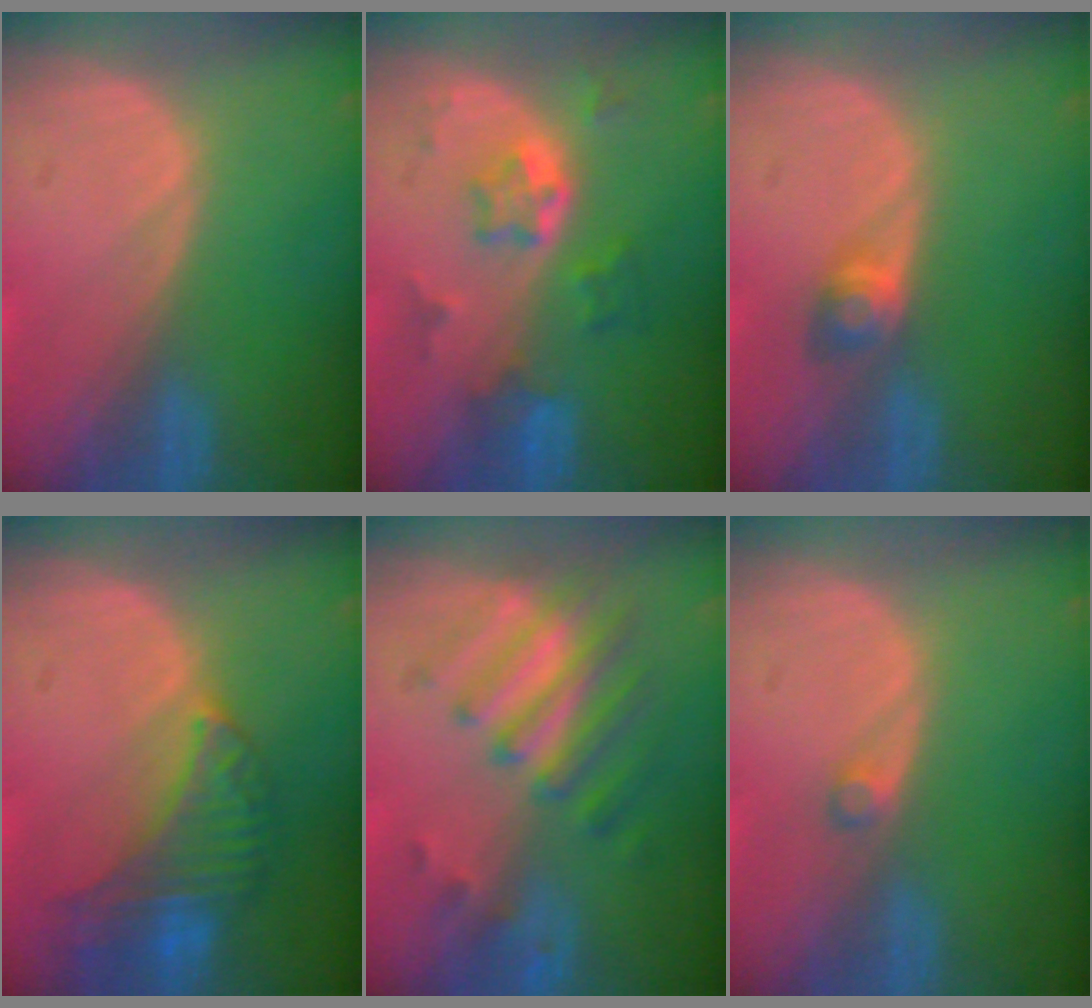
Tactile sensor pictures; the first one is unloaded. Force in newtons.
{"total": 5.9, "press": 5.4, "slide": 2.5}
{"total": 2.8, "press": 2.5, "slide": 1.1}
{"total": 7.6, "press": 7.2, "slide": 2.5}
{"total": 7.9, "press": 7.1, "slide": 3.5}
{"total": 1.0, "press": 1.0, "slide": 0.2}